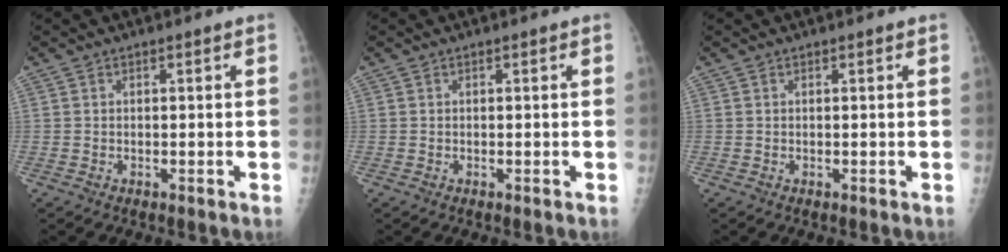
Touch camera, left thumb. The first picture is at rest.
{"total": 0.0}
{"total": 0.0}